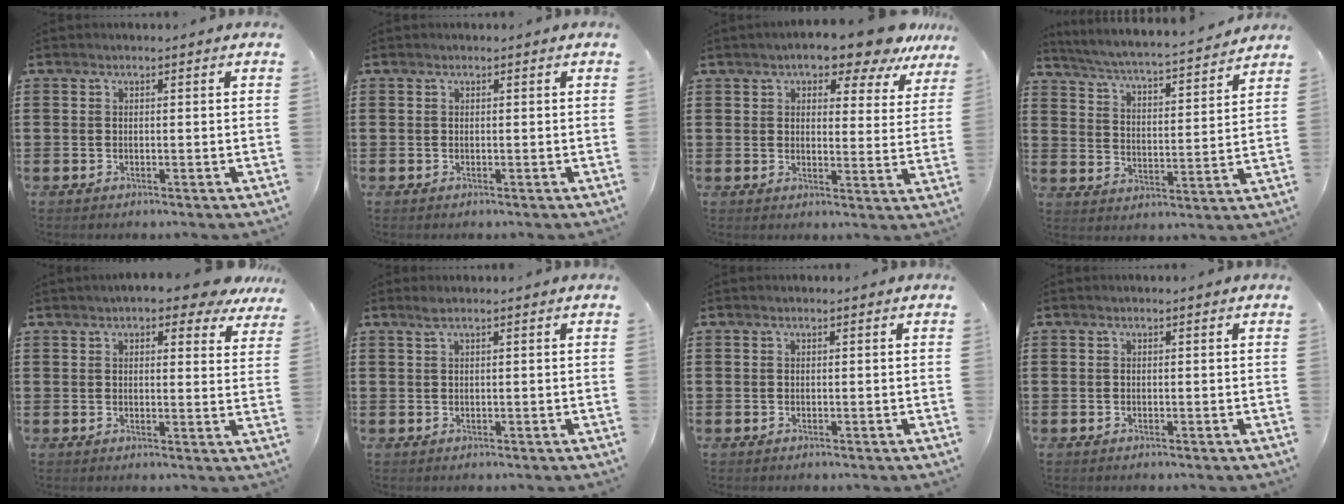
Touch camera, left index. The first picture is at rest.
{"total": 0.0}
{"total": 7.4, "force": [6.5, 1.4, 3.4], "torque": [-0.064, -0.029, 0.111]}
{"total": 4.1, "force": [4.0, -0.4, 0.9], "torque": [-0.041, -0.036, 0.059]}
{"total": 5.0, "force": [4.2, 1.3, 2.4], "torque": [-0.043, -0.010, 0.071]}
{"total": 1.0, "force": [0.5, 0.0, 0.9], "torque": [-0.018, 0.001, 0.010]}
{"total": 0.0}
{"total": 0.0}